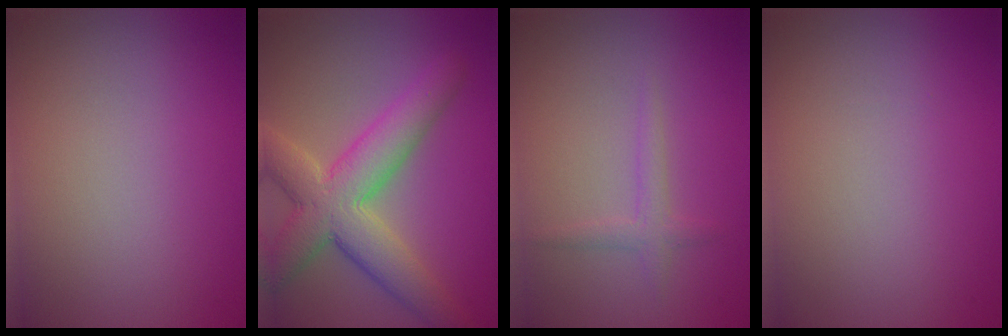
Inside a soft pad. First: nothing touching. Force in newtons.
{"total": 7.9, "press": 7.8, "slide": 0.7}
{"total": 1.4, "press": 1.4, "slide": 0.1}
{"total": 0.0}